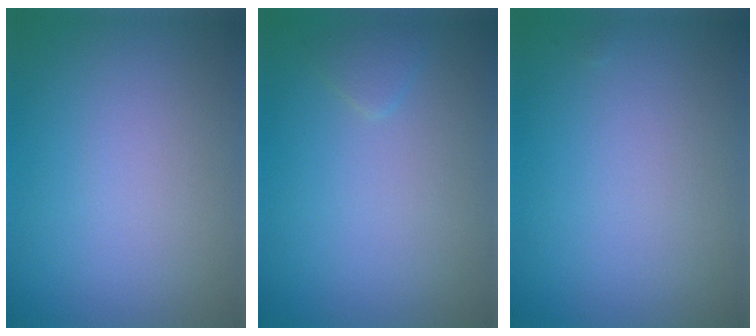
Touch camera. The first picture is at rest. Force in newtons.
{"total": 0.9, "press": 0.9, "slide": 0.1}
{"total": 0.0}